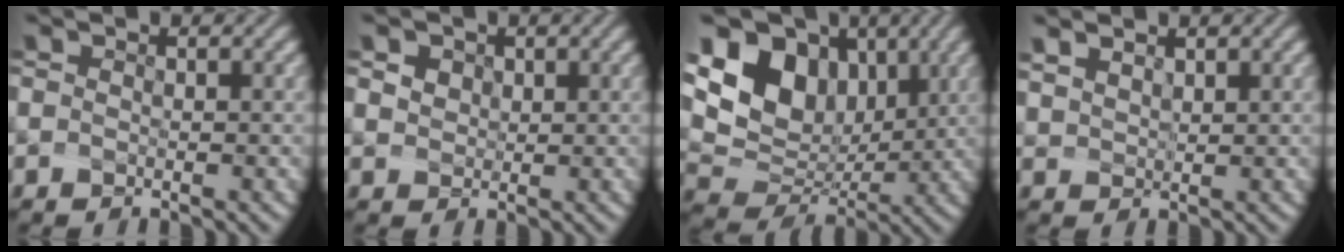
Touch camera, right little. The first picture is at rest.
{"total": 3.4, "force": [1.6, 2.8, 1.2], "torque": [-0.003, 0.025, 0.007]}
{"total": 9.7, "force": [4.3, 7.0, 5.3], "torque": [-0.099, 0.001, 0.064]}
{"total": 2.6, "force": [2.2, 1.0, 0.9], "torque": [-0.024, 0.018, 0.027]}